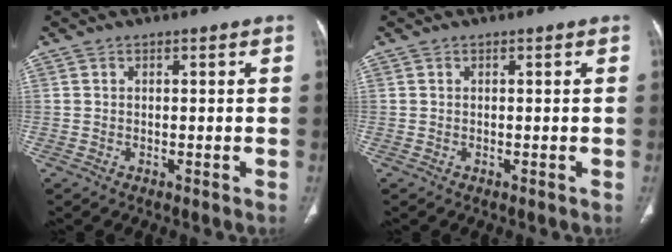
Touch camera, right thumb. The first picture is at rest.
{"total": 0.0}